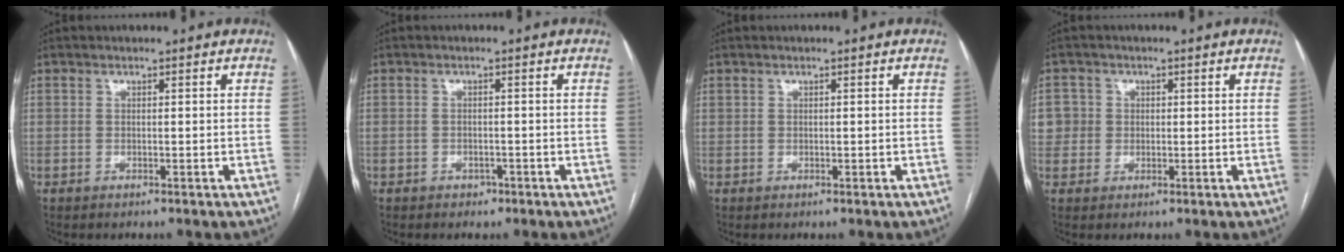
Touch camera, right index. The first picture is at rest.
{"total": 1.4, "force": [-0.9, 1.0, 0.4], "torque": [-0.008, 0.003, -0.011]}
{"total": 0.0}
{"total": 4.0, "force": [0.6, 3.9, 0.1], "torque": [0.014, 0.013, 0.013]}